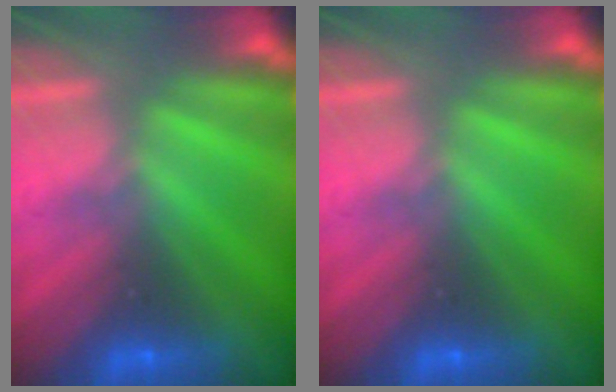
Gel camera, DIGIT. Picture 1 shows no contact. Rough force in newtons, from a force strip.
{"total": 0.0}